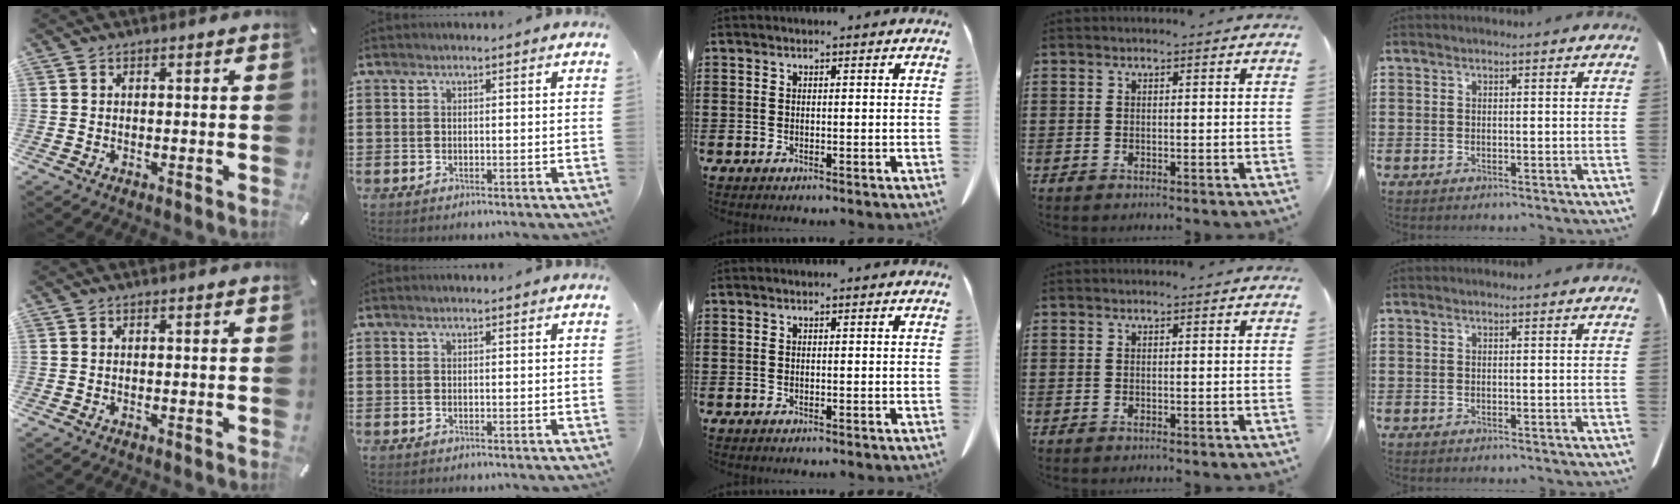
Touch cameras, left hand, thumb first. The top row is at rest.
{}